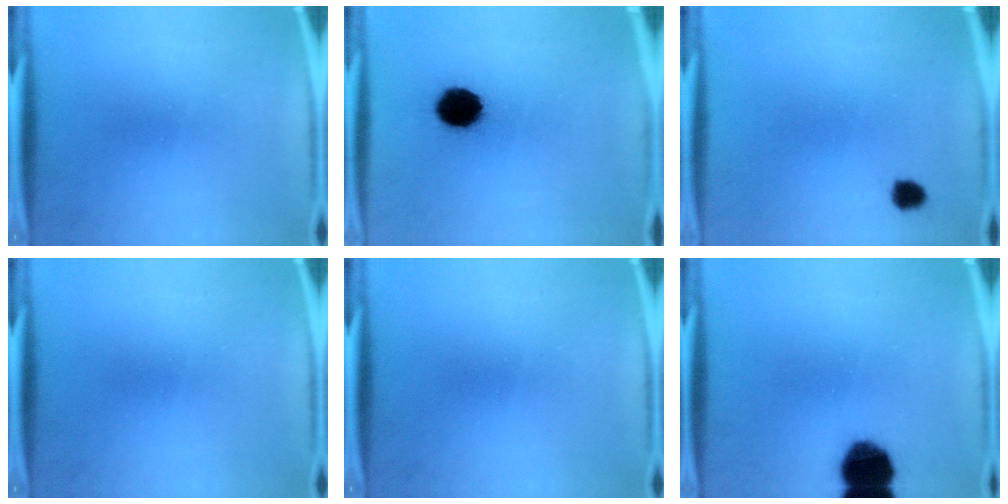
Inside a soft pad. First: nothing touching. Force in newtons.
{"total": 9.5}
{"total": 2.4}
{"total": 0.0}
{"total": 0.0}
{"total": 13.1}